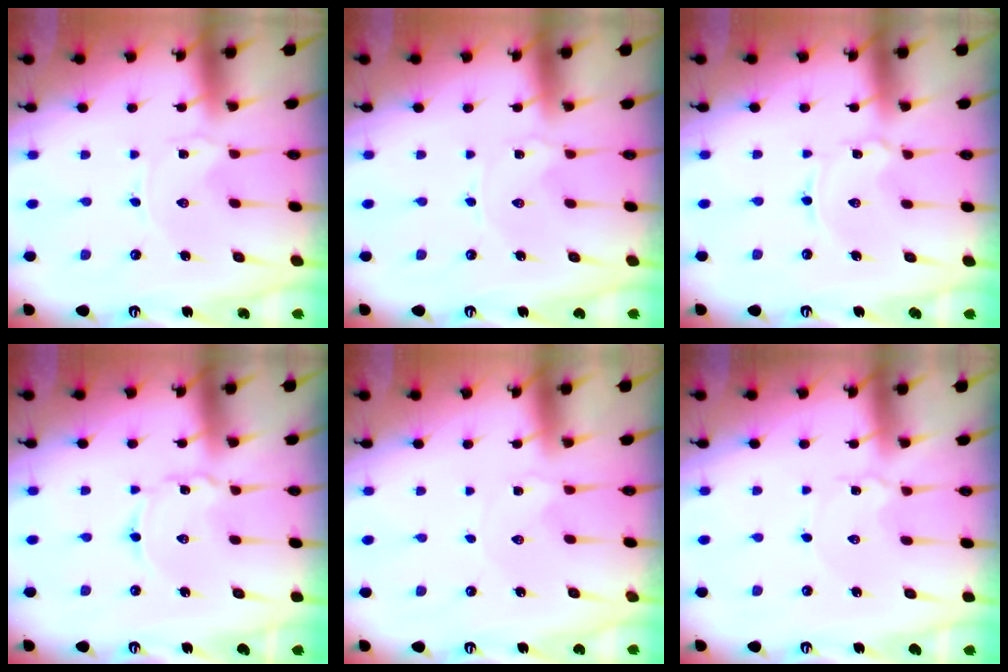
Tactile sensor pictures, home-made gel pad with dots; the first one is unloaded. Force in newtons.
{"total": 1.8, "press": 1.8, "slide": 0.2}
{"total": 1.8, "press": 1.8, "slide": 0.3}
{"total": 2.0, "press": 2.0, "slide": 0.2}
{"total": 1.4, "press": 1.4, "slide": 0.3}
{"total": 4.3, "press": 4.3, "slide": 0.4}